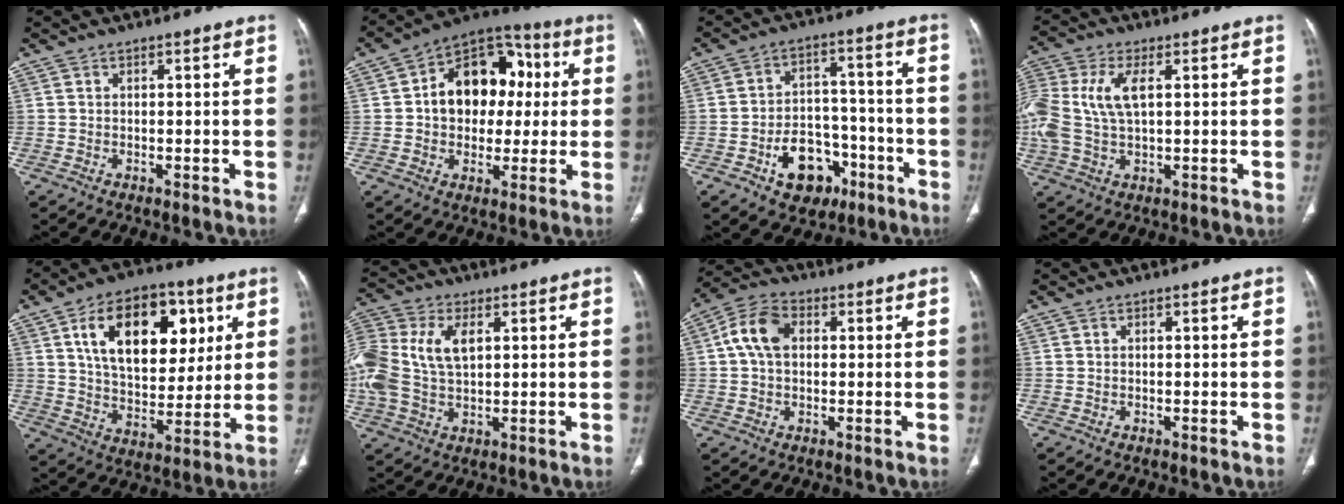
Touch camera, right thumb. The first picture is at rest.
{"total": 16.6, "force": [1.9, 12.0, 11.3], "torque": [-0.115, 0.027, 0.020]}
{"total": 12.1, "force": [-5.8, 8.6, 6.3], "torque": [-0.056, 0.050, -0.079]}
{"total": 13.5, "force": [2.4, 7.3, 11.1], "torque": [-0.282, 0.013, 0.046]}
{"total": 21.1, "force": [7.2, 12.7, 15.2], "torque": [-0.199, -0.016, 0.118]}
{"total": 16.9, "force": [3.3, 10.5, 12.8], "torque": [-0.315, 0.013, 0.060]}
{"total": 8.0, "force": [1.3, 5.4, 5.8], "torque": [-0.112, 0.021, 0.018]}
{"total": 0.0}